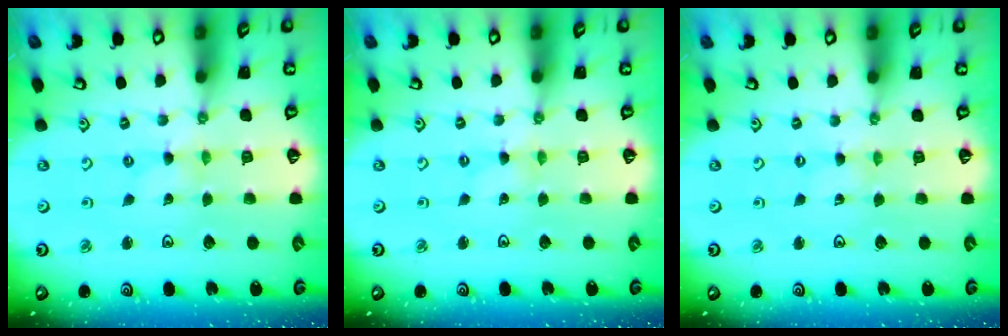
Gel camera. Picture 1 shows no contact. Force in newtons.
{"total": 0.0}
{"total": 0.0}